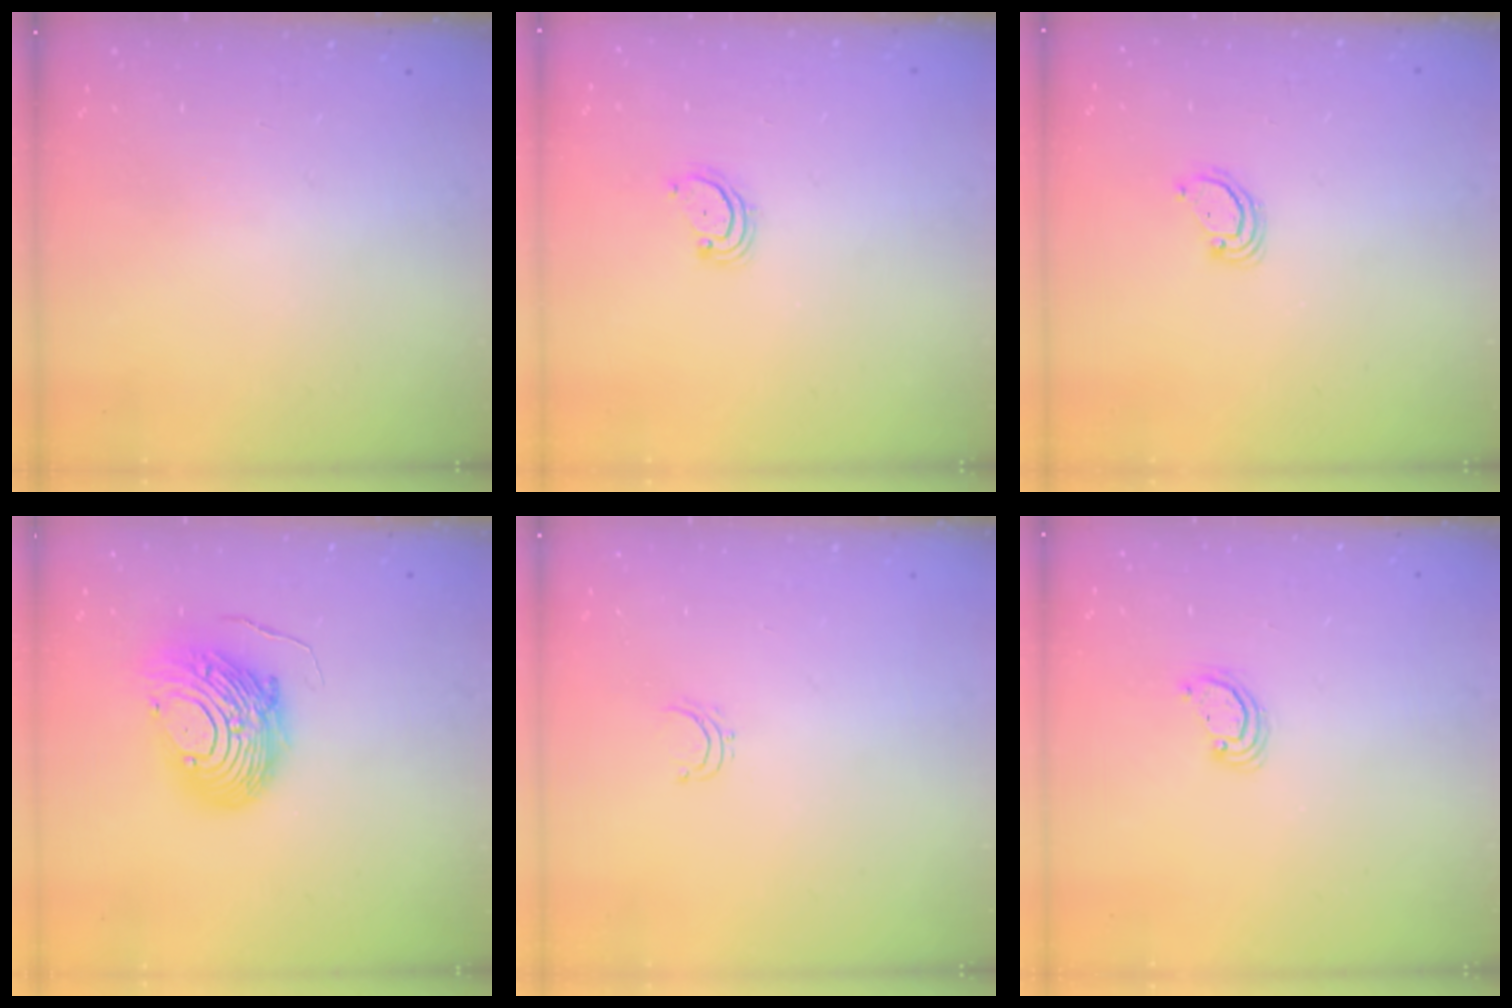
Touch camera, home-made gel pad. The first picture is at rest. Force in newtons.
{"total": 2.5, "press": 2.5, "slide": 0.3}
{"total": 3.4, "press": 3.4, "slide": 0.3}
{"total": 15.1, "press": 15.1, "slide": 1.6}
{"total": 3.6, "press": 3.6, "slide": 0.3}
{"total": 2.5, "press": 2.5, "slide": 0.2}